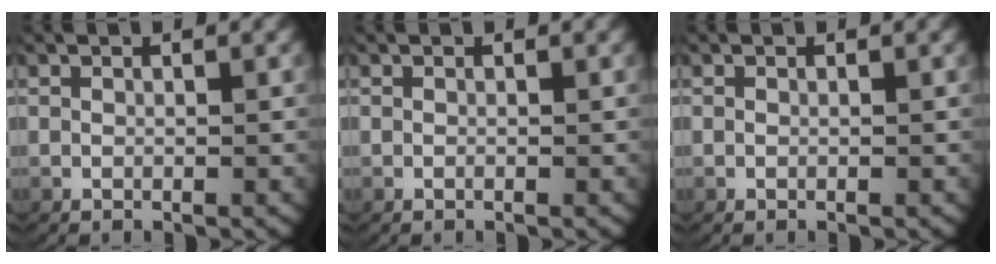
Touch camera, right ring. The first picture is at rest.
{"total": 0.0}
{"total": 0.0}